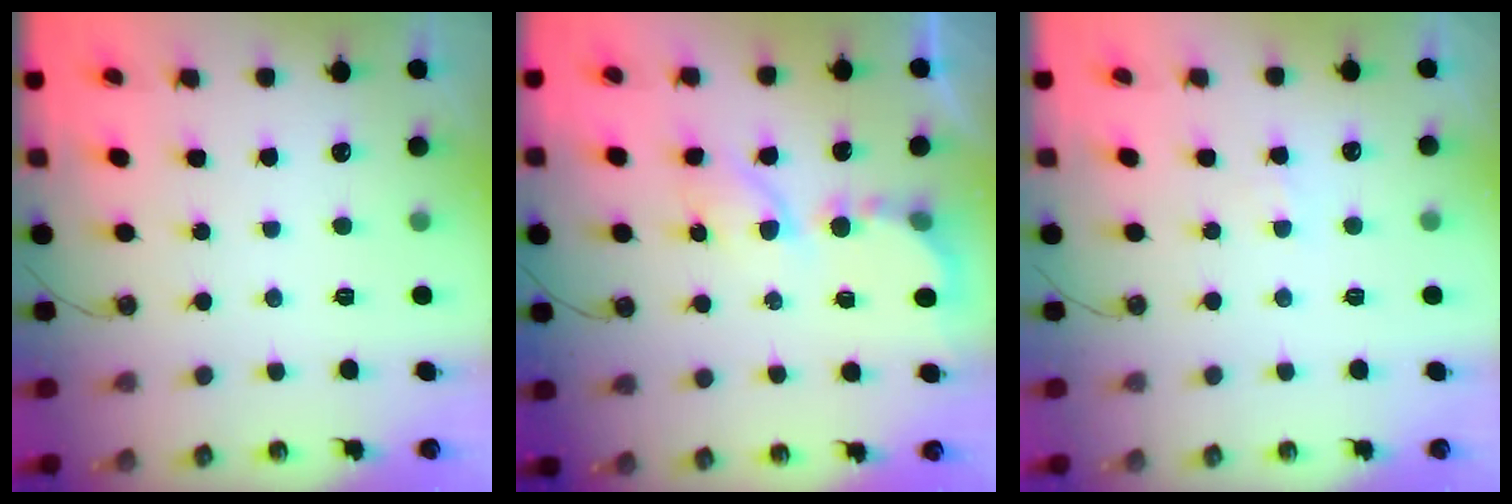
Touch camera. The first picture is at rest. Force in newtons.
{"total": 6.3, "press": 6.2, "slide": 0.7}
{"total": 4.0, "press": 3.9, "slide": 0.6}